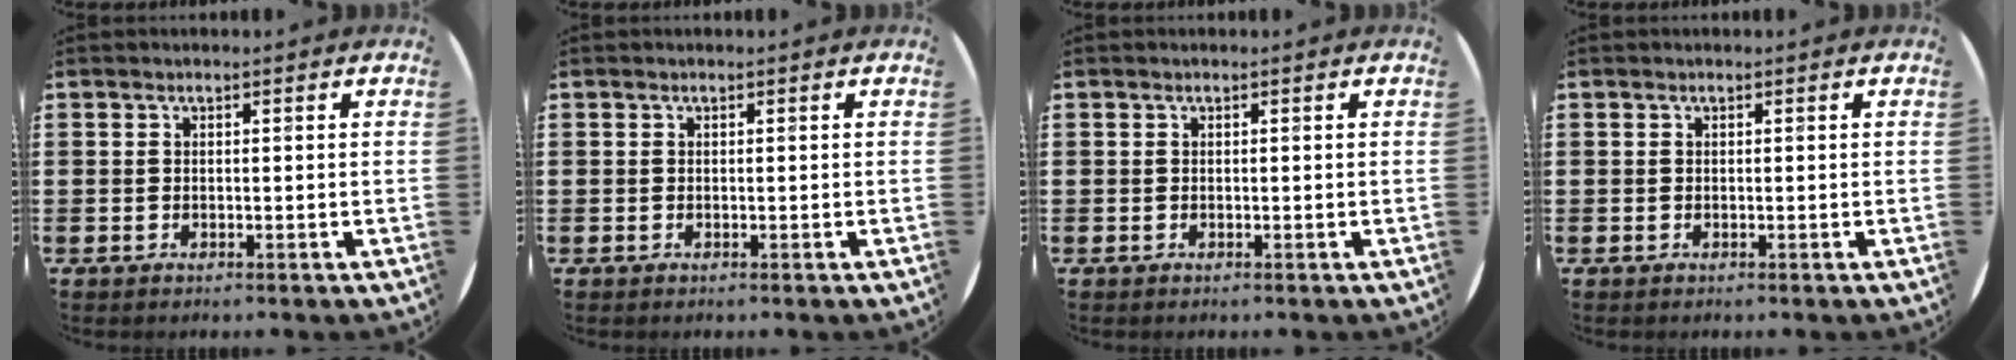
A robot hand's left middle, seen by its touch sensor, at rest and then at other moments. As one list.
[{"total": 0.0}, {"total": 0.0}, {"total": 0.0}]